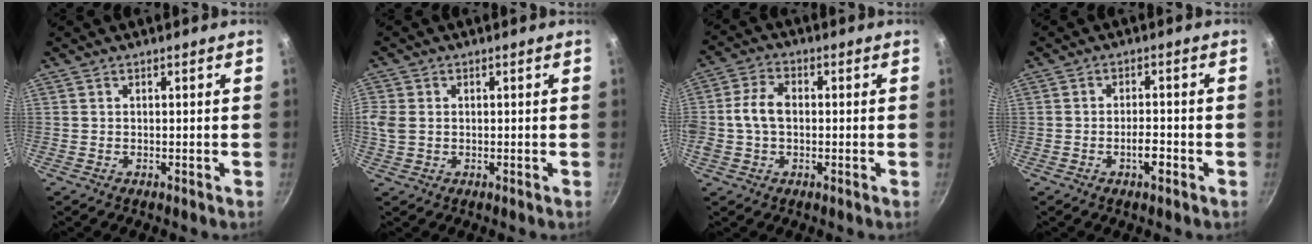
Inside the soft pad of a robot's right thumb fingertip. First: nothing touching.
{"total": 4.4, "force": [0.3, 3.6, 2.7], "torque": [-0.057, 0.003, 0.005]}
{"total": 7.1, "force": [-0.1, 4.8, 5.2], "torque": [-0.098, 0.020, -0.012]}
{"total": 3.7, "force": [-1.7, 1.5, 3.0], "torque": [-0.042, 0.015, -0.027]}